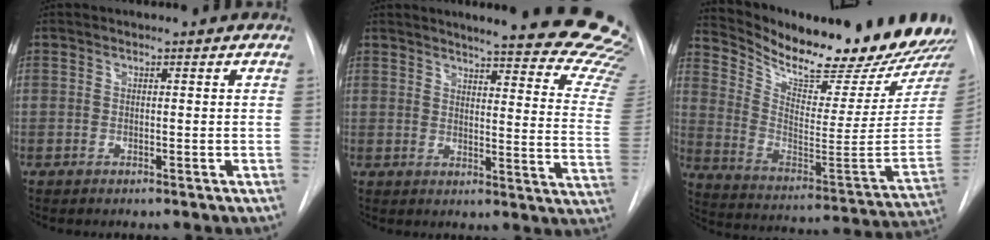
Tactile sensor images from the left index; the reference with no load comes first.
{"total": 25.8, "force": [23.2, 2.5, 10.9], "torque": [-0.116, -0.134, 0.246]}
{"total": 25.1, "force": [22.8, 2.8, 9.9], "torque": [-0.173, -0.100, 0.328]}